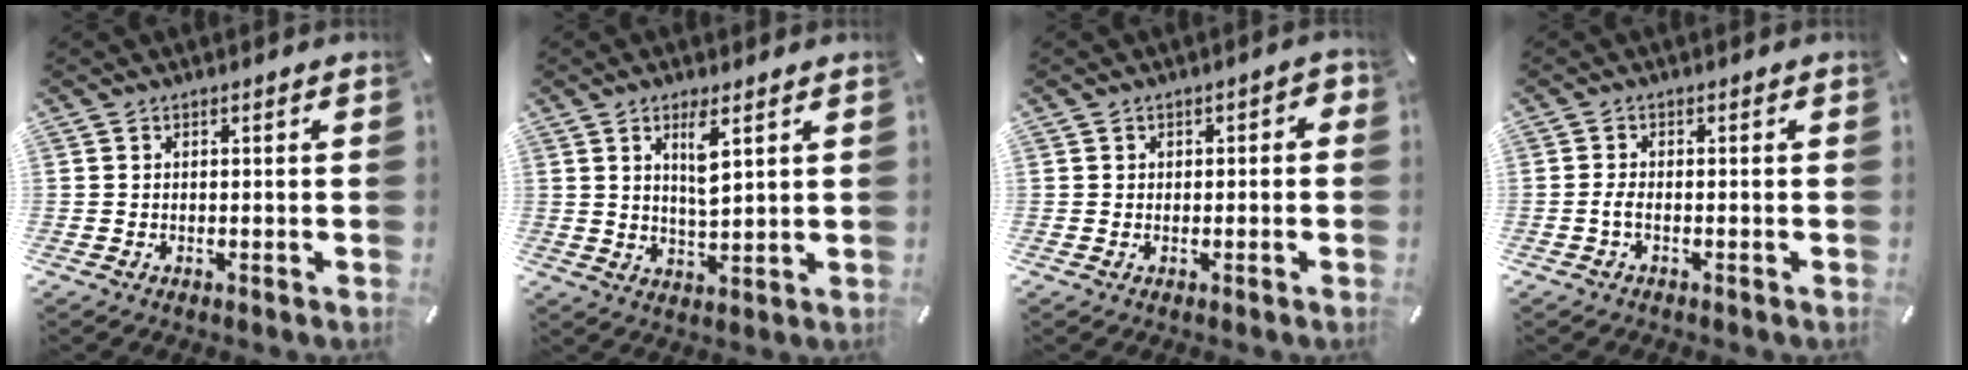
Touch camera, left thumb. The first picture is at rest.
{"total": 6.1, "force": [2.9, 1.5, 5.1], "torque": [-0.093, -0.007, 0.046]}
{"total": 1.6, "force": [-0.5, 1.2, 0.8], "torque": [-0.014, 0.007, -0.012]}
{"total": 2.0, "force": [-0.7, 0.8, 1.7], "torque": [-0.037, 0.000, -0.015]}